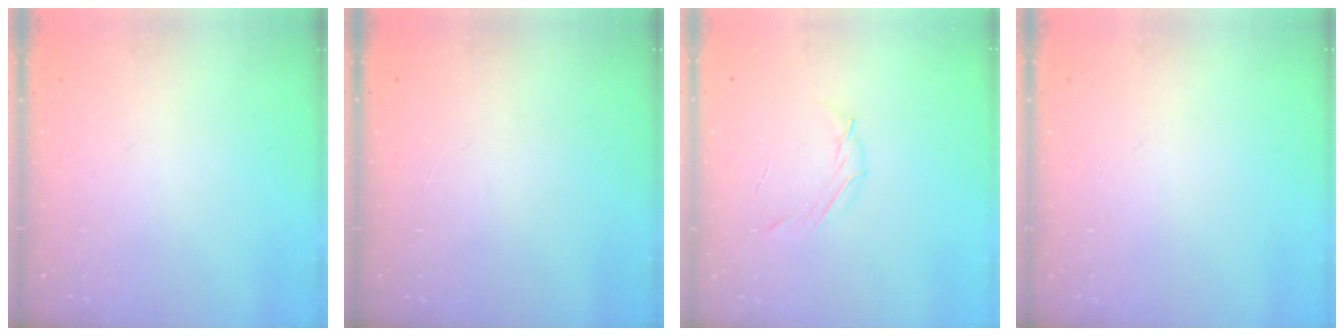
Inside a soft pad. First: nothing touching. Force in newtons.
{"total": 0.0}
{"total": 4.0, "press": 3.9, "slide": 1.0}
{"total": 0.0}